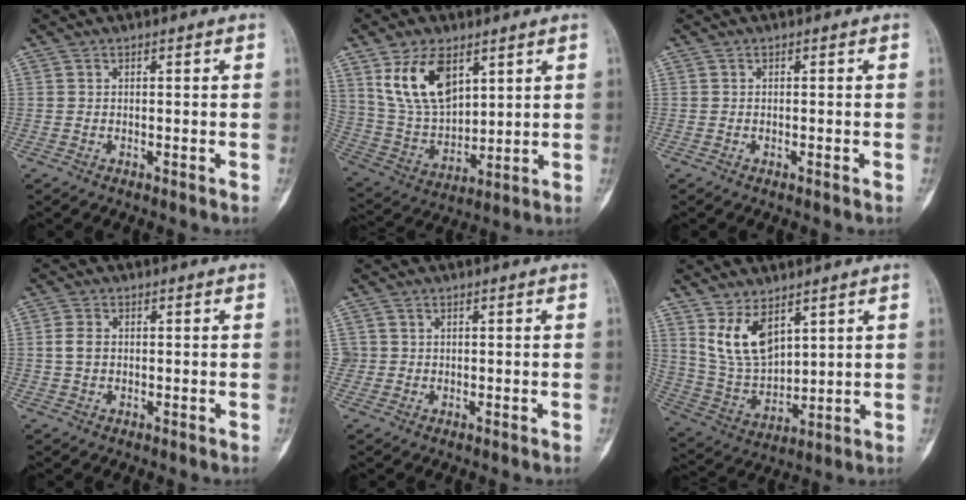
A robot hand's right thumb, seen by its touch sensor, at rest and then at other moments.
{"total": 14.5, "force": [7.0, 8.3, 9.6], "torque": [-0.162, -0.030, 0.154]}
{"total": 0.6, "force": [-0.1, 0.1, 0.5], "torque": [-0.008, 0.001, 0.000]}
{"total": 2.9, "force": [0.2, 2.1, 2.0], "torque": [-0.040, 0.004, 0.004]}
{"total": 1.7, "force": [0.4, 1.6, 0.1], "torque": [0.013, 0.001, 0.005]}
{"total": 11.1, "force": [5.9, 6.1, 7.2], "torque": [-0.117, -0.032, 0.136]}